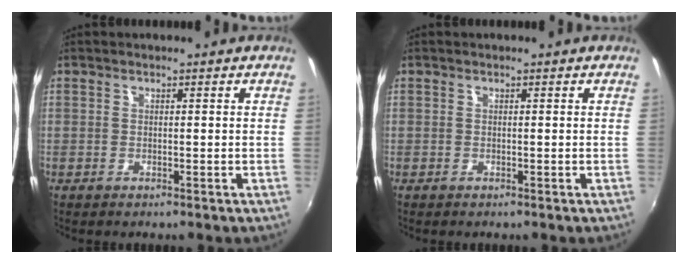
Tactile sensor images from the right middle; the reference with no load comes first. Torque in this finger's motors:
{"motor_torque": [0.27, -0.12, -0.15, -0.05]}